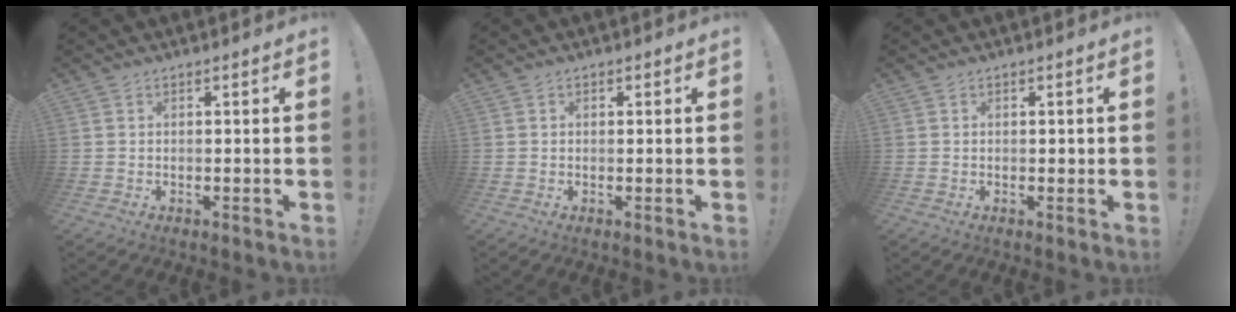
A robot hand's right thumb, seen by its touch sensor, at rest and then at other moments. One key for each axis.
{"total": 0.7, "fx": 0.1, "fy": 0.6, "fz": 0.1, "tx": 0.003, "ty": 0.000, "tz": 0.001}
{"total": 0.6, "fx": 0.0, "fy": 0.5, "fz": 0.3, "tx": -0.003, "ty": 0.002, "tz": -0.002}